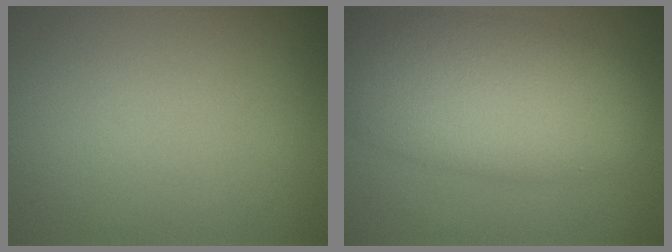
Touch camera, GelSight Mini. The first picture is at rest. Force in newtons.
{"total": 10.0, "press": 10.0, "slide": 0.9}